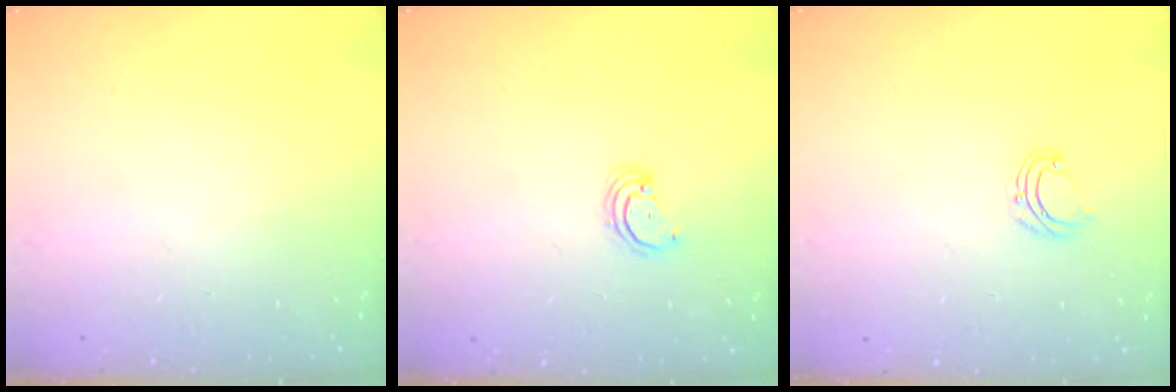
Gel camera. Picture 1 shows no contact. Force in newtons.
{"total": 2.8, "press": 2.8, "slide": 0.2}
{"total": 4.6, "press": 4.5, "slide": 0.5}